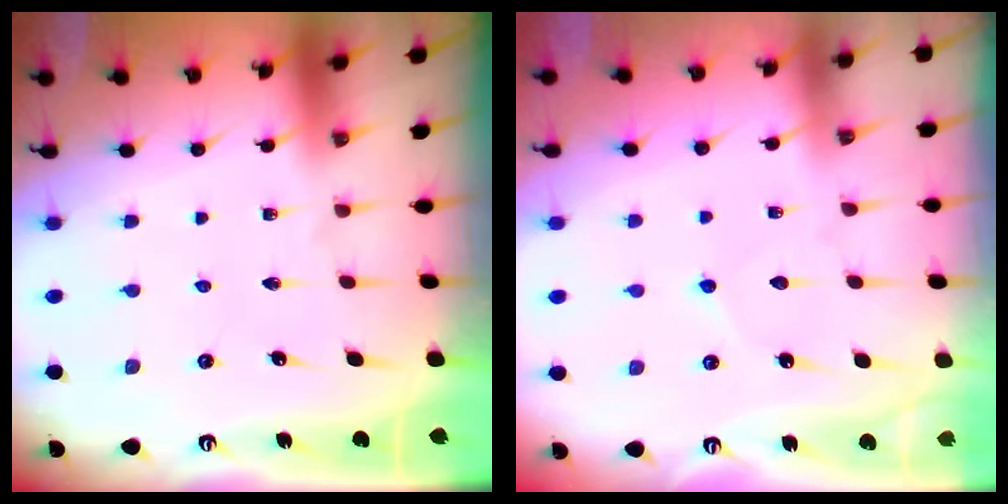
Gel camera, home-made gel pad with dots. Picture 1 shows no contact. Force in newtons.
{"total": 3.6, "press": 3.5, "slide": 0.4}